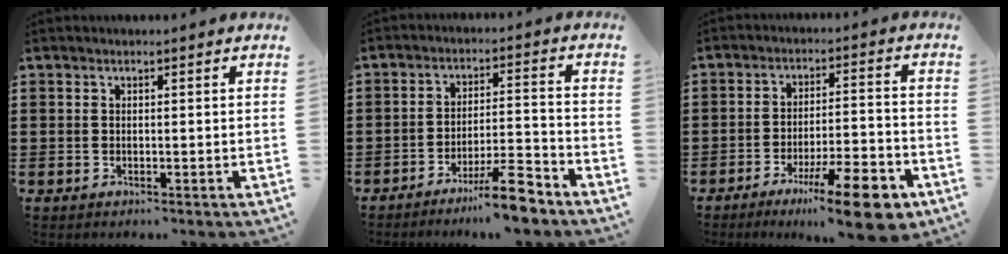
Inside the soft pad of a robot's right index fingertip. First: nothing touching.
{"total": 8.0, "force": [-6.6, 0.6, 4.5], "torque": [-0.065, 0.011, -0.119]}
{"total": 11.5, "force": [-7.6, 2.1, 8.3], "torque": [-0.127, 0.017, -0.133]}